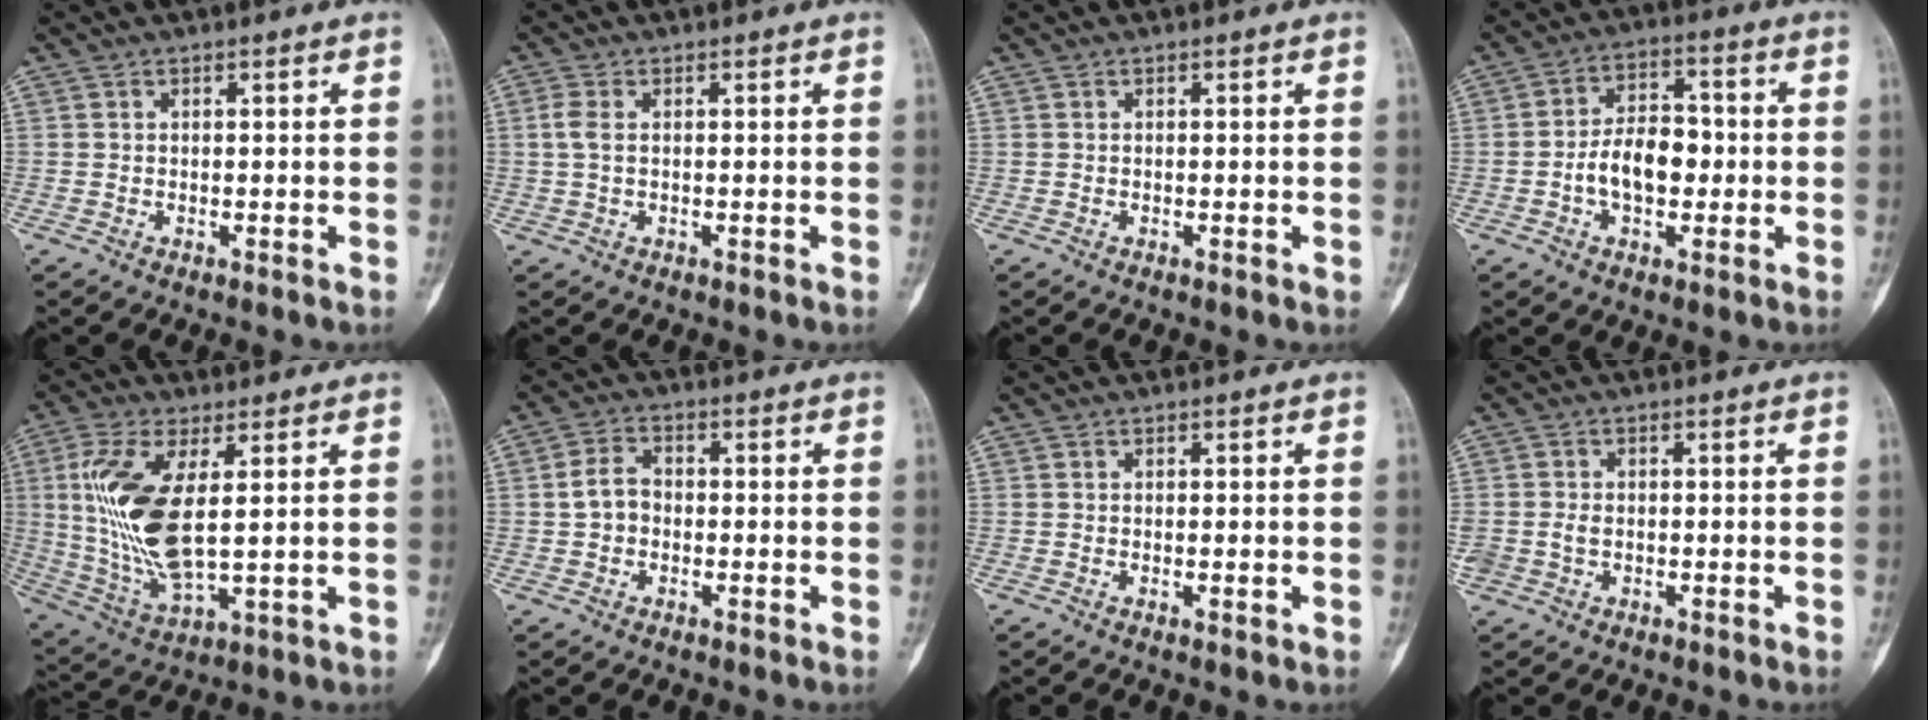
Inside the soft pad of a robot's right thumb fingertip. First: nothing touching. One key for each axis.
{"total": 2.7, "fx": 0.3, "fy": 1.4, "fz": 2.3, "tx": -0.064, "ty": 0.005, "tz": 0.005}
{"total": 0.0}
{"total": 9.7, "fx": -1.4, "fy": 6.0, "fz": 7.5, "tx": -0.110, "ty": 0.026, "tz": -0.030}
{"total": 16.0, "fx": 2.5, "fy": 6.3, "fz": 14.5, "tx": -0.314, "ty": -0.017, "tz": 0.059}
{"total": 4.5, "fx": -0.5, "fy": 3.4, "fz": 2.8, "tx": -0.044, "ty": 0.018, "tz": -0.016}
{"total": 1.0, "fx": -0.1, "fy": 0.3, "fz": 0.9, "tx": -0.013, "ty": -0.003, "tz": -0.001}
{"total": 2.6, "fx": -0.4, "fy": 2.0, "fz": 1.5, "tx": -0.028, "ty": 0.005, "tz": -0.004}